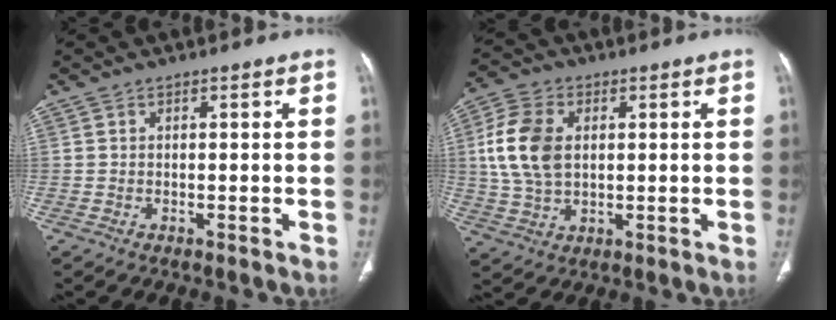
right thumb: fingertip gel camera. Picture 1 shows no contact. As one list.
[{"total": 11.5, "force": [1.8, 7.8, 8.3], "torque": [-0.161, 0.003, 0.037]}]